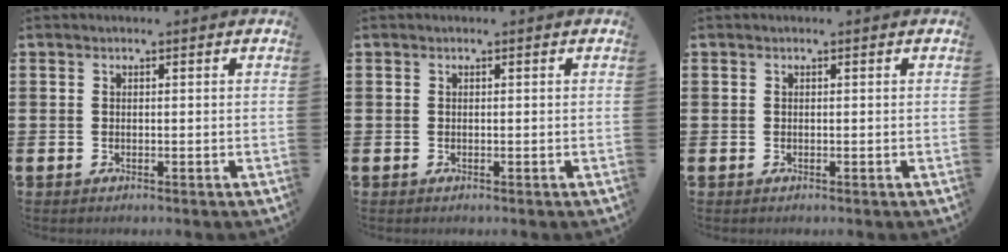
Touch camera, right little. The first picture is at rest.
{"total": 0.0}
{"total": 0.0}